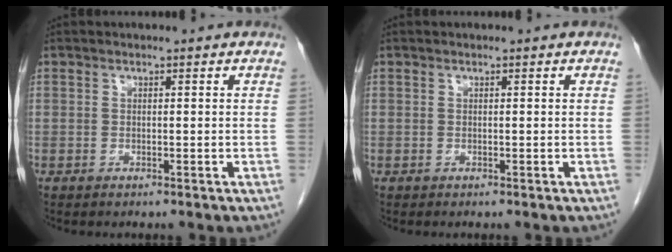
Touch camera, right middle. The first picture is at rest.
{"total": 0.0}